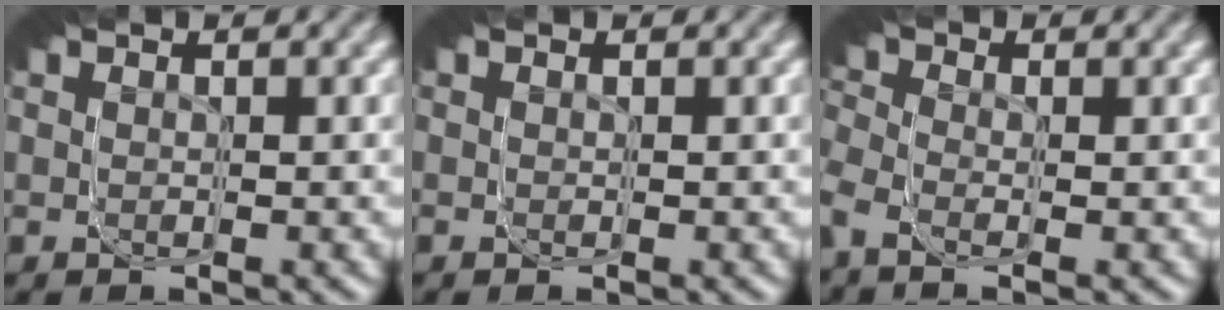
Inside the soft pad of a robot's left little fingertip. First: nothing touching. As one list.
[{"total": 0.0}, {"total": 3.2, "force": [-0.6, 2.3, 2.2], "torque": [-0.013, 0.004, -0.016]}]